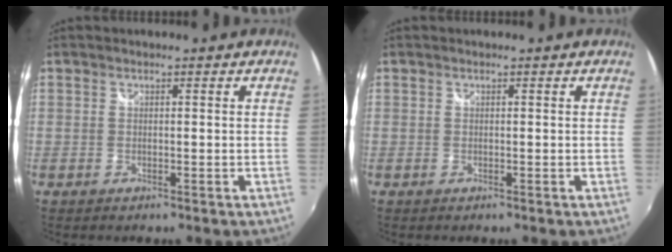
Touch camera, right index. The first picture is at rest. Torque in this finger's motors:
{"motor_torque": [-0.08, 0.06, 0.00, 0.00]}